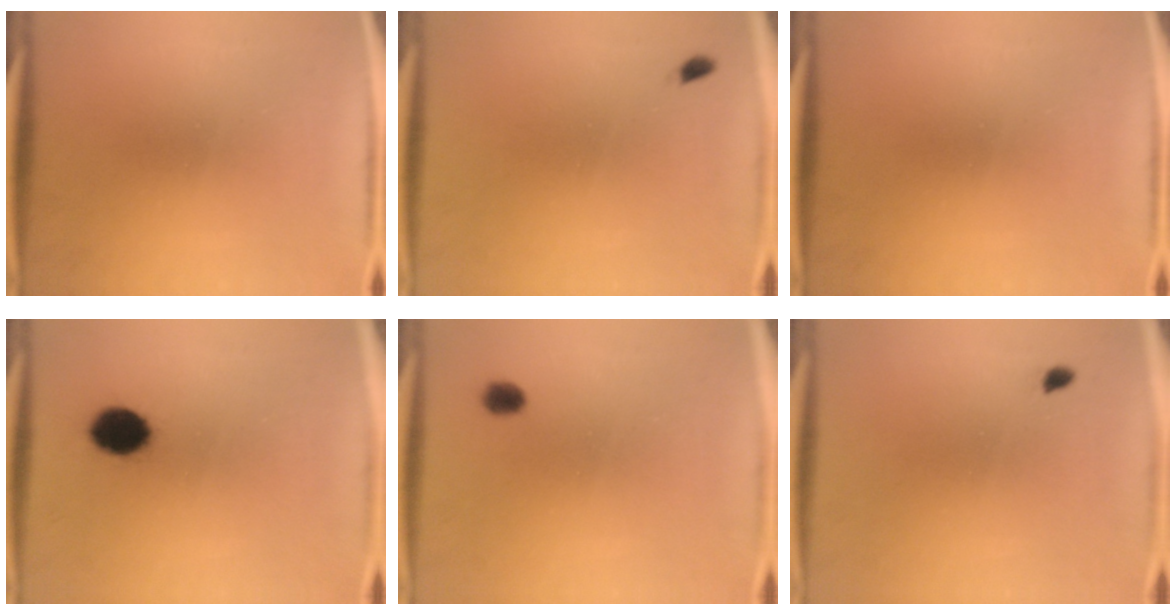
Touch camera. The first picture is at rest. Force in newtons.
{"total": 0.7}
{"total": 0.0}
{"total": 8.2}
{"total": 2.7}
{"total": 0.9}